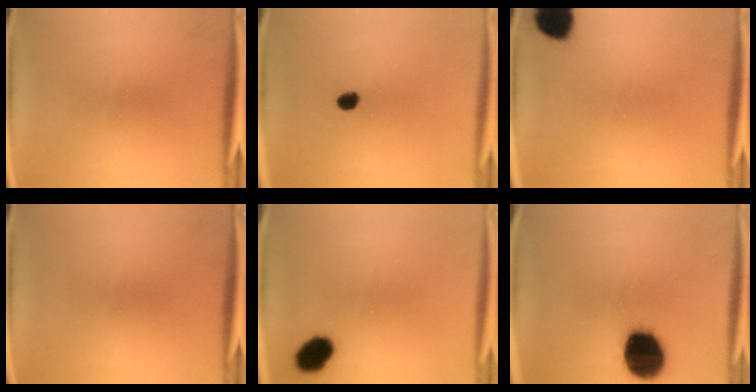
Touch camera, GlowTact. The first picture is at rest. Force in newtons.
{"total": 2.3}
{"total": 8.3}
{"total": 0.0}
{"total": 7.0}
{"total": 19.2}